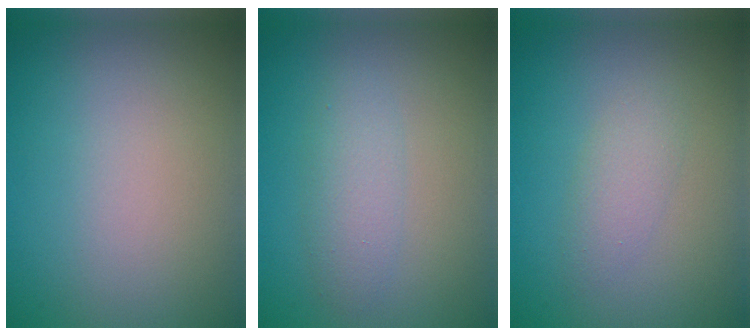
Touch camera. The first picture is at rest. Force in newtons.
{"total": 2.3, "press": 2.3, "slide": 0.1}
{"total": 1.8, "press": 1.8, "slide": 0.0}